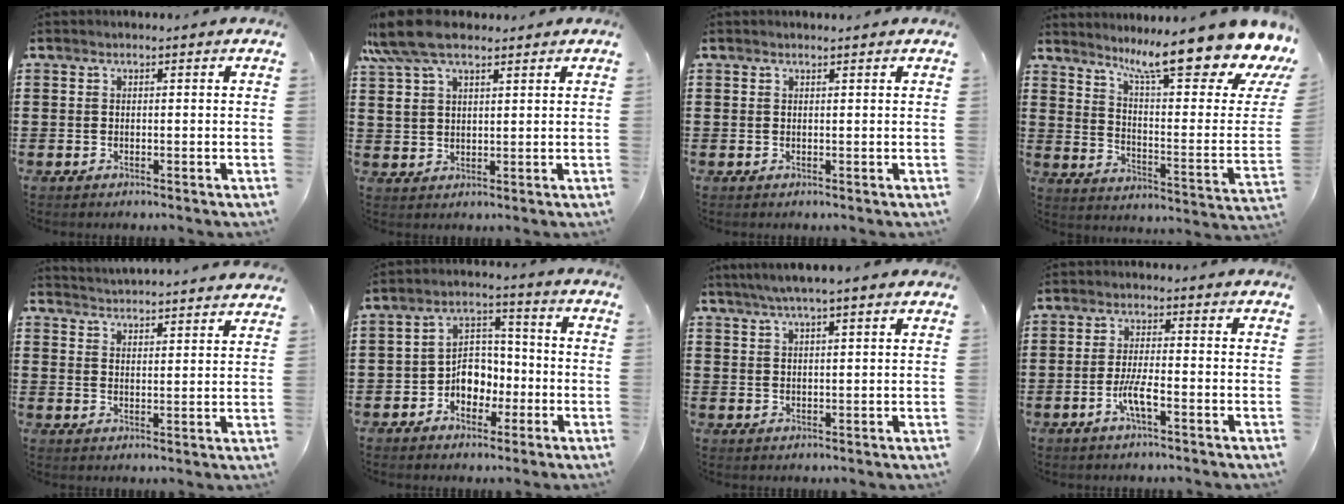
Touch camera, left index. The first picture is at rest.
{"total": 8.7, "force": [6.2, 3.5, 5.0], "torque": [-0.128, -0.004, 0.112]}
{"total": 0.5, "force": [0.5, -0.1, 0.2], "torque": [-0.005, -0.003, 0.010]}
{"total": 13.7, "force": [10.1, 1.2, 9.2], "torque": [-0.168, -0.073, 0.161]}
{"total": 3.9, "force": [3.8, -0.7, -0.3], "torque": [-0.009, -0.027, 0.067]}
{"total": 6.0, "force": [-2.3, 4.8, 2.8], "torque": [-0.050, 0.014, -0.044]}
{"total": 3.7, "force": [2.9, 0.2, 2.2], "torque": [-0.049, 0.000, 0.053]}
{"total": 4.5, "force": [-1.8, 0.7, 4.0], "torque": [-0.088, -0.005, -0.039]}